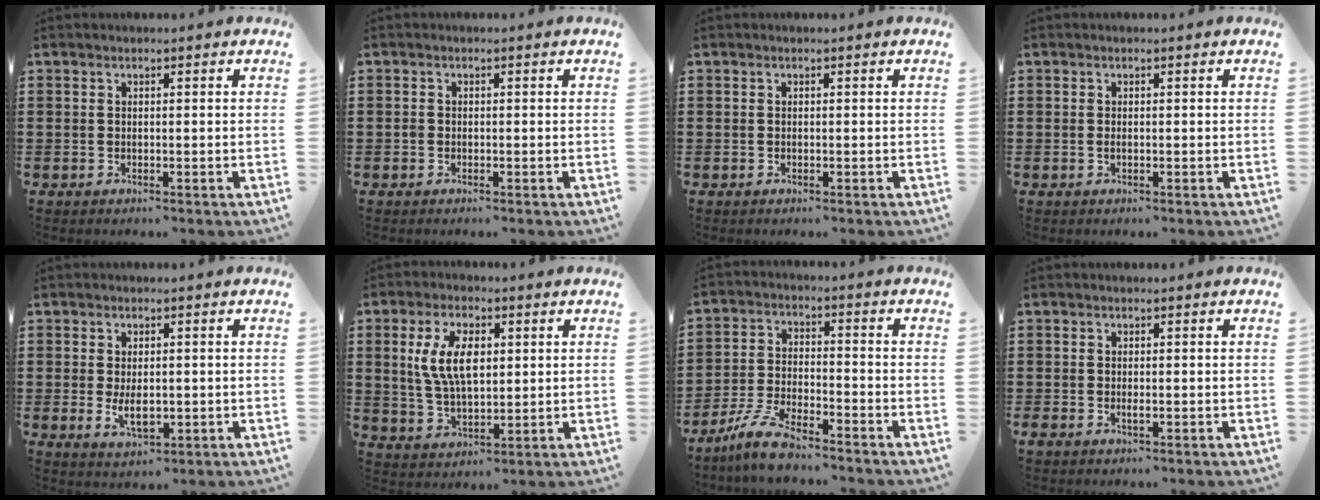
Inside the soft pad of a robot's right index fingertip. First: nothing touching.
{"total": 0.7, "force": [-0.3, 0.6, 0.3], "torque": [-0.014, 0.000, -0.009]}
{"total": 0.0}
{"total": 0.0}
{"total": 3.7, "force": [-0.1, 2.0, 3.2], "torque": [-0.059, -0.001, -0.005]}
{"total": 8.3, "force": [1.8, 4.3, 6.9], "torque": [-0.156, 0.009, 0.028]}
{"total": 6.8, "force": [-6.0, 0.7, 3.3], "torque": [-0.085, -0.008, -0.119]}
{"total": 0.9, "force": [-0.4, 0.3, 0.7], "torque": [-0.013, -0.004, -0.006]}